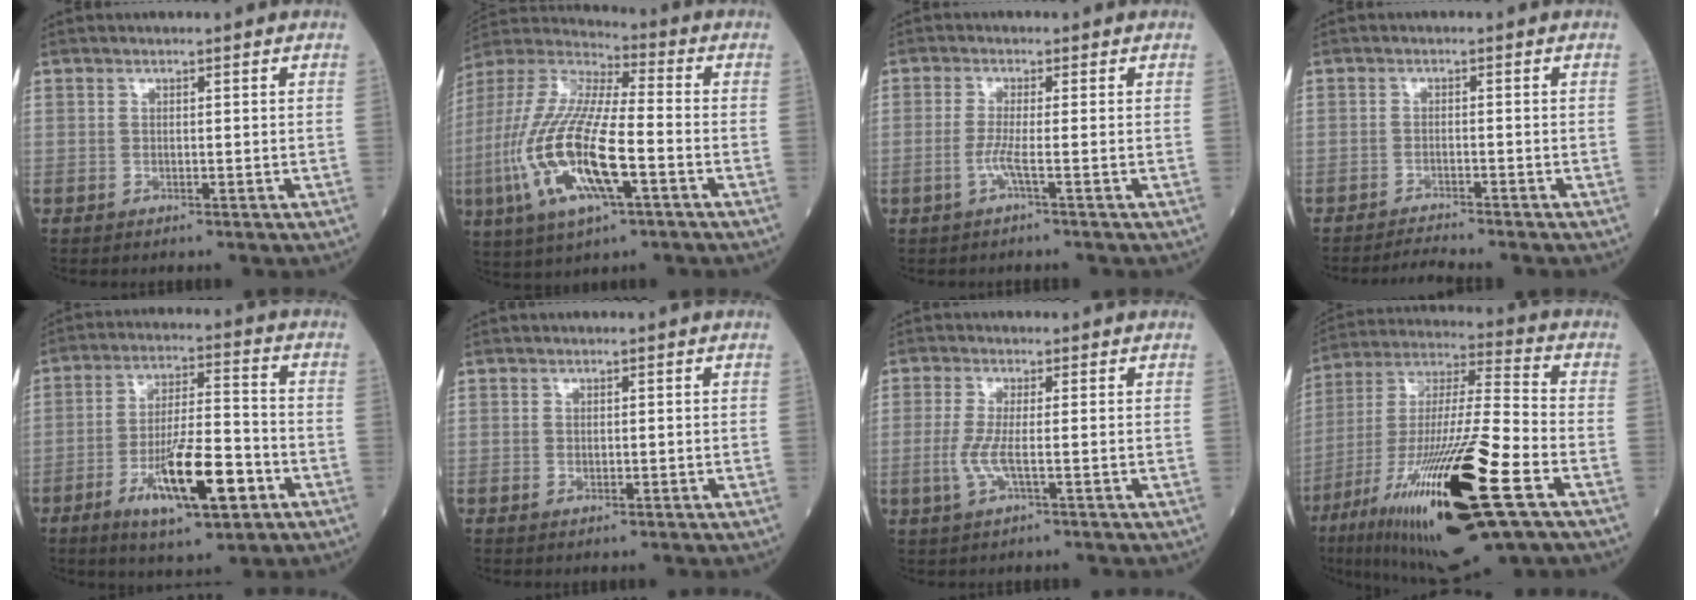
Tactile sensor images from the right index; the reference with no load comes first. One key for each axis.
{"total": 19.3, "fx": -5.4, "fy": 4.5, "fz": 17.9, "tx": -0.395, "ty": -0.019, "tz": -0.099}
{"total": 2.4, "fx": -1.0, "fy": -0.5, "fz": 2.1, "tx": -0.049, "ty": -0.004, "tz": -0.024}
{"total": 3.2, "fx": -3.0, "fy": -0.9, "fz": 0.5, "tx": -0.012, "ty": -0.015, "tz": -0.050}
{"total": 13.4, "fx": -5.6, "fy": 2.8, "fz": 11.9, "tx": -0.209, "ty": -0.009, "tz": -0.091}
{"total": 0.9, "fx": -0.1, "fy": 0.6, "fz": 0.6, "tx": -0.008, "ty": -0.002, "tz": -0.003}
{"total": 4.2, "fx": -0.9, "fy": 0.8, "fz": 4.0, "tx": -0.096, "ty": -0.007, "tz": -0.019}
{"total": 27.6, "fx": -11.9, "fy": 3.9, "fz": 24.6, "tx": -0.459, "ty": -0.050, "tz": -0.204}